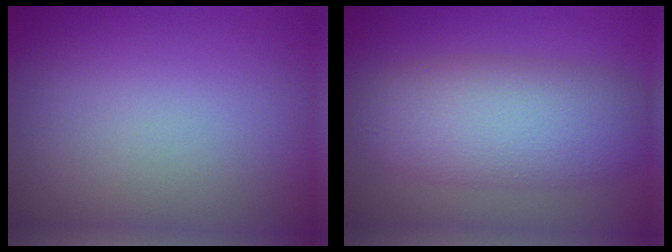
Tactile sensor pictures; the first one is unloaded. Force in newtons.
{"total": 7.0, "press": 7.0, "slide": 0.3}